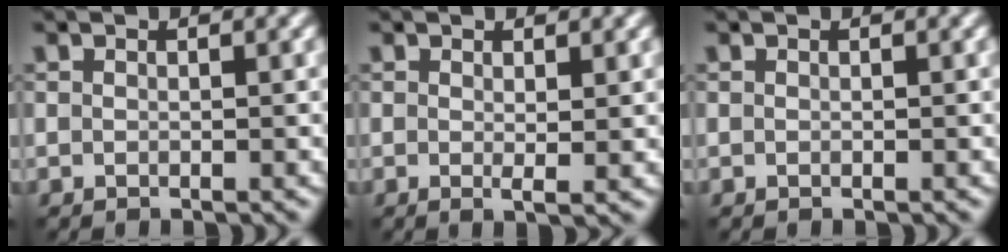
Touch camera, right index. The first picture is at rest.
{"total": 1.2, "force": [0.3, 0.2, 1.2], "torque": [-0.017, -0.006, 0.004]}
{"total": 0.0}